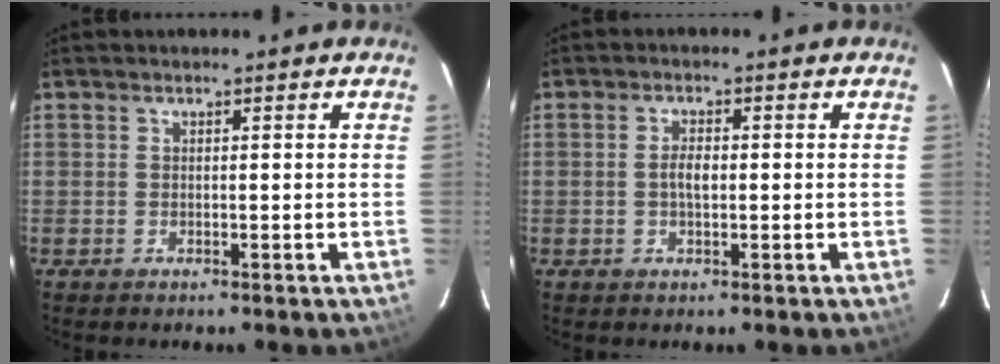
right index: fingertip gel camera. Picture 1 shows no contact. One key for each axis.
{"total": 2.4, "fx": -0.2, "fy": 1.1, "fz": 2.1, "tx": -0.042, "ty": 0.004, "tz": -0.006}